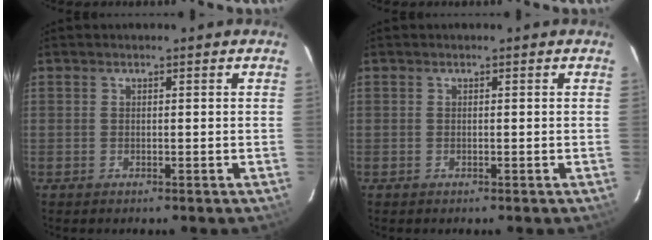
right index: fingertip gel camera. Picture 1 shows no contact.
{"total": 0.0}